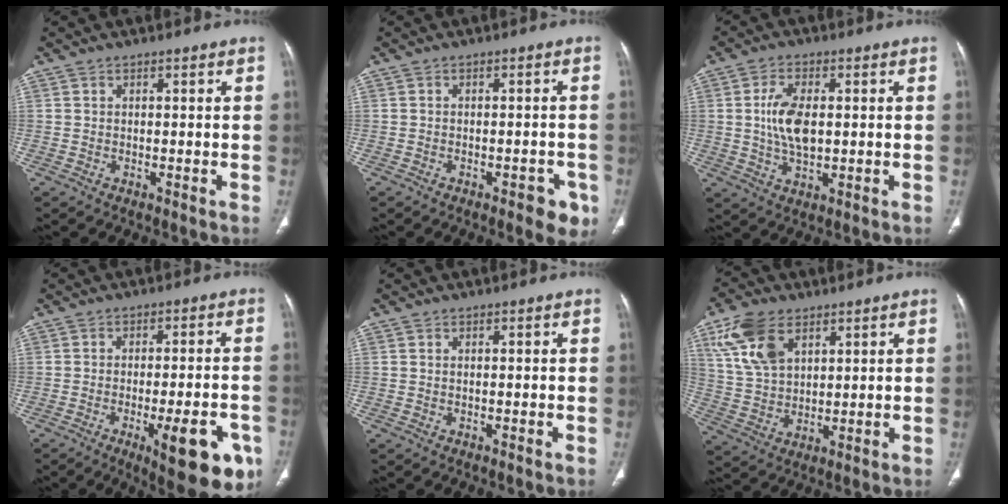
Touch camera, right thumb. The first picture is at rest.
{"total": 4.6, "force": [-2.5, 2.1, 3.3], "torque": [-0.020, 0.009, -0.027]}
{"total": 8.2, "force": [0.7, 4.3, 7.0], "torque": [-0.135, -0.003, 0.016]}
{"total": 14.2, "force": [-6.3, 4.3, 12.0], "torque": [-0.121, 0.018, -0.072]}
{"total": 0.0}
{"total": 11.6, "force": [5.8, 6.8, 7.4], "torque": [-0.135, -0.011, 0.120]}